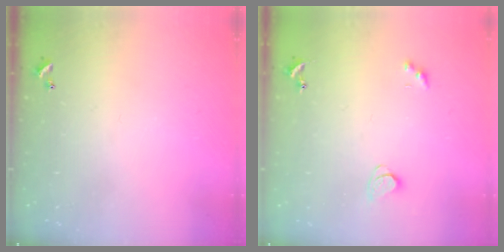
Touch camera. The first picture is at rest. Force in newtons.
{"total": 2.1, "press": 2.1, "slide": 0.4}